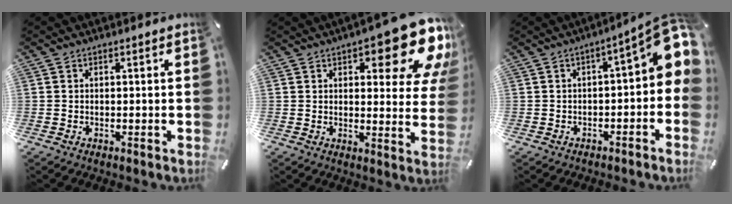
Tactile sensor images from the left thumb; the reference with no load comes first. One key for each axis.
{"total": 16.1, "fx": 9.2, "fy": 5.8, "fz": 11.8, "tx": -0.141, "ty": -0.067, "tz": 0.150}
{"total": 10.7, "fx": 2.2, "fy": 4.0, "fz": 9.7, "tx": -0.113, "ty": -0.026, "tz": 0.036}